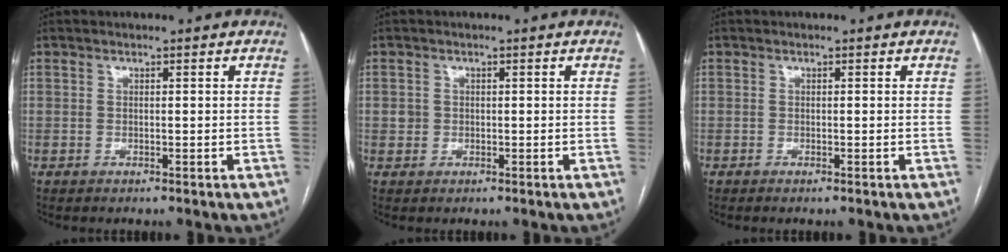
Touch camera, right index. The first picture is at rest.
{"total": 1.4, "force": [0.1, 1.4, 0.2], "torque": [-0.002, 0.007, 0.004]}
{"total": 0.0}